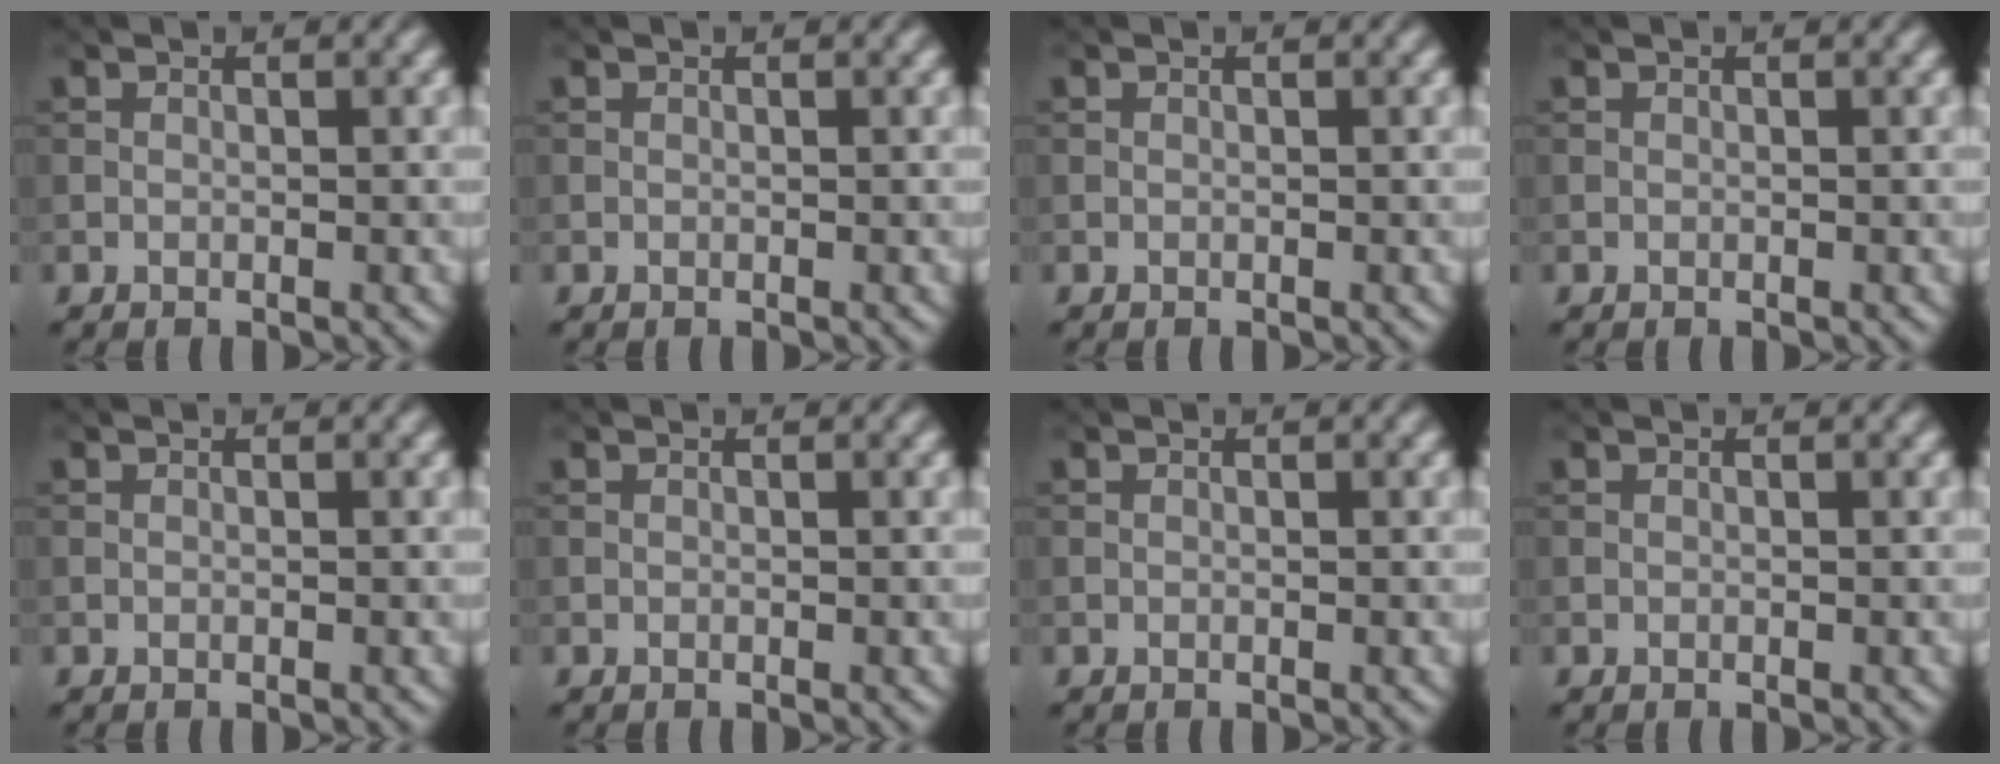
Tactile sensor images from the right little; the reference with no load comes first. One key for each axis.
{"total": 0.0}
{"total": 0.0}
{"total": 0.0}
{"total": 0.0}
{"total": 0.0}
{"total": 0.0}
{"total": 0.0}